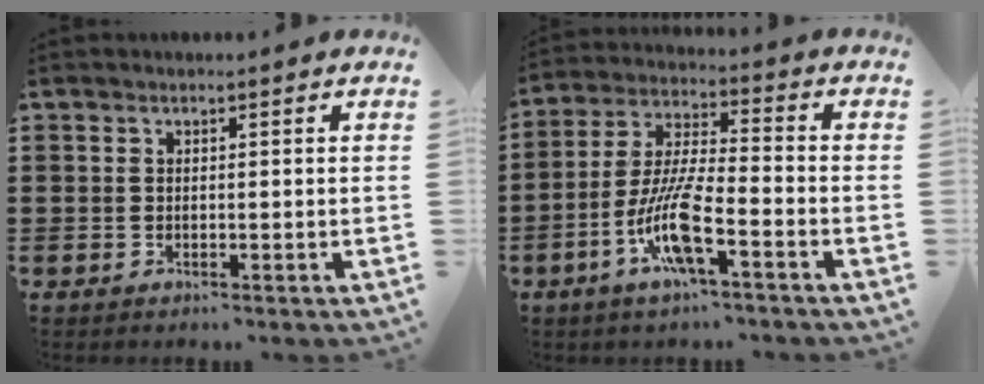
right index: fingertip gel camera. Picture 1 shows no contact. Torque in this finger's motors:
{"motor_torque": [2.14, 0.00, 1.05, 0.15]}